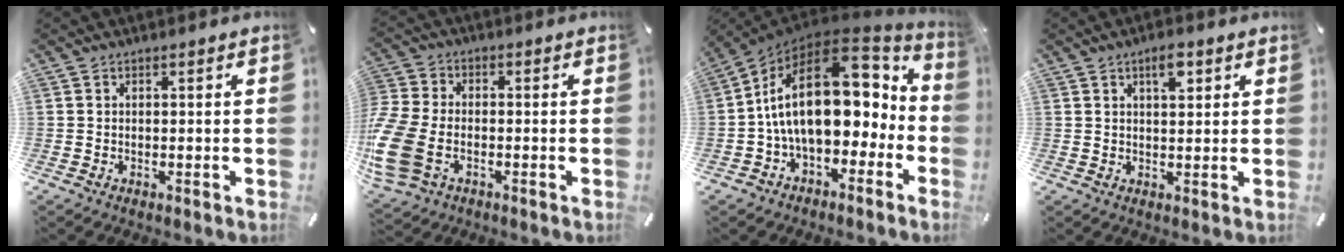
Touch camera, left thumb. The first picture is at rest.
{"total": 12.8, "force": [-4.1, 8.6, 8.6], "torque": [-0.192, 0.013, -0.071]}
{"total": 23.3, "force": [3.0, 13.6, 18.7], "torque": [-0.340, -0.021, 0.058]}
{"total": 4.5, "force": [2.2, 1.9, 3.4], "torque": [-0.051, -0.004, 0.032]}